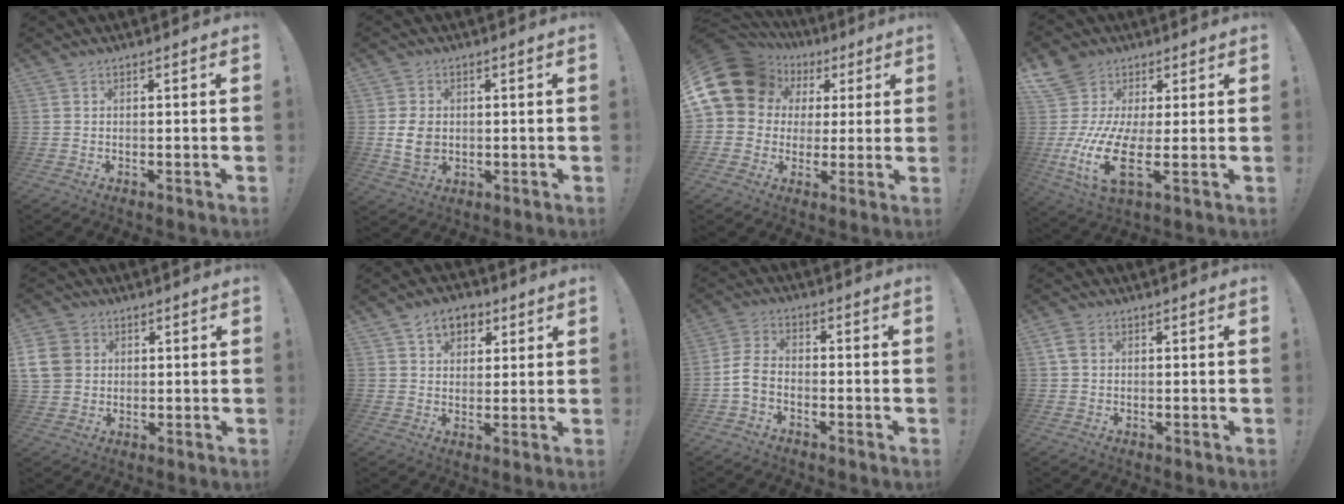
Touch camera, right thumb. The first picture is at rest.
{"total": 7.8, "force": [0.2, 6.3, 4.7], "torque": [-0.074, 0.000, 0.005]}
{"total": 16.7, "force": [5.8, 13.3, 8.2], "torque": [-0.147, -0.027, 0.123]}
{"total": 15.8, "force": [1.0, 8.4, 13.3], "torque": [-0.284, -0.034, 0.018]}
{"total": 9.7, "force": [2.1, 8.3, 4.5], "torque": [-0.095, -0.001, 0.047]}
{"total": 7.4, "force": [3.8, 5.5, 3.3], "torque": [-0.036, -0.013, 0.070]}
{"total": 5.9, "force": [-2.4, 3.8, 3.8], "torque": [-0.079, 0.010, -0.042]}
{"total": 3.7, "force": [1.2, 2.7, 2.4], "torque": [-0.039, 0.005, 0.024]}